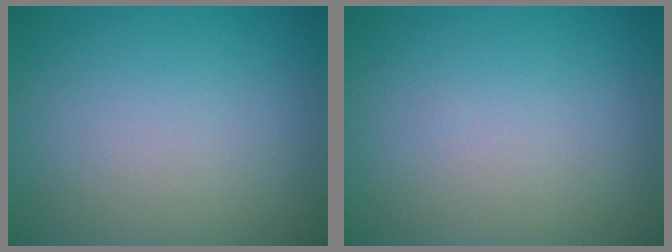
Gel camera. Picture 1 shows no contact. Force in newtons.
{"total": 0.0}